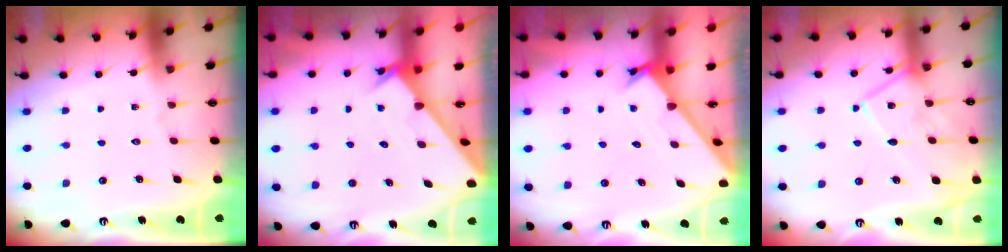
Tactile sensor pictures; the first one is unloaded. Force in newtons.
{"total": 2.1, "press": 2.1, "slide": 0.1}
{"total": 1.6, "press": 1.5, "slide": 0.1}
{"total": 11.5, "press": 11.5, "slide": 0.4}